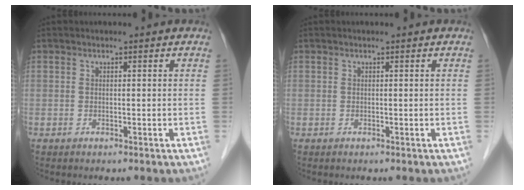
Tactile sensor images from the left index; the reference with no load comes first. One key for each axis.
{"total": 0.0}